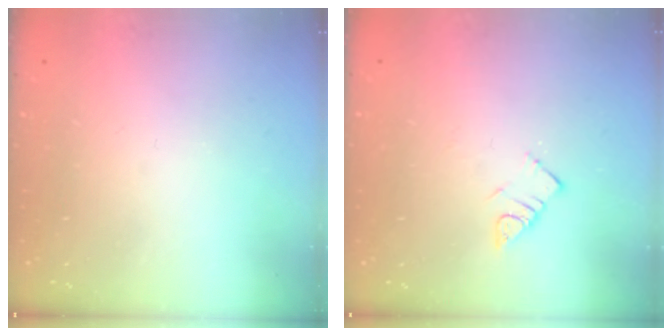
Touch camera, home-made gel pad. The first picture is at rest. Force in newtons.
{"total": 3.4, "press": 3.4, "slide": 0.3}